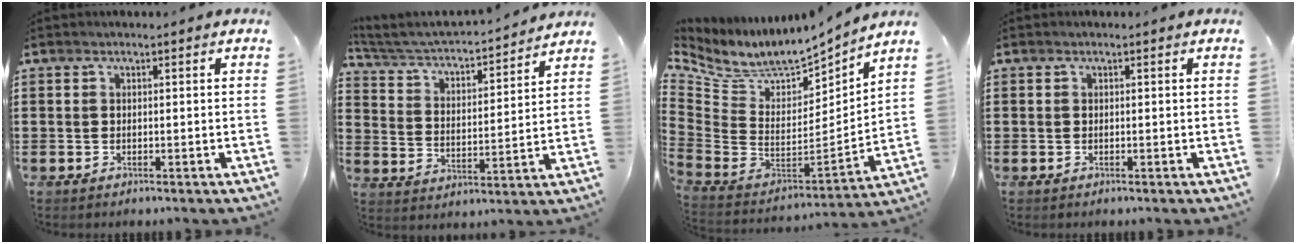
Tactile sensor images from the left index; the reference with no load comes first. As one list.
[{"total": 3.4, "force": [3.2, 0.6, 1.2], "torque": [-0.043, -0.031, 0.043]}, {"total": 6.9, "force": [5.7, 2.5, 3.1], "torque": [-0.092, -0.052, 0.096]}, {"total": 0.0}]